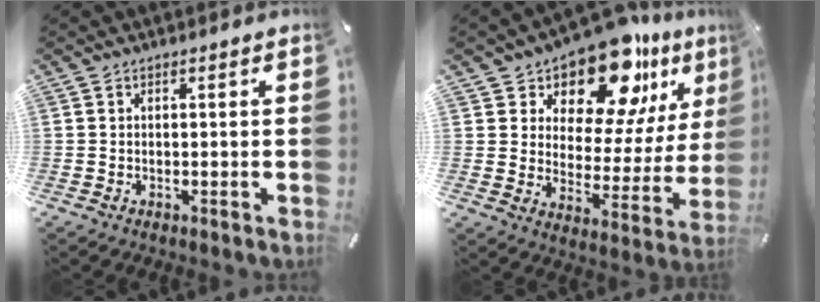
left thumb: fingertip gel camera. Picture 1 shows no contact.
{"total": 15.5, "force": [12.7, 6.9, 5.8], "torque": [-0.097, -0.116, 0.218]}